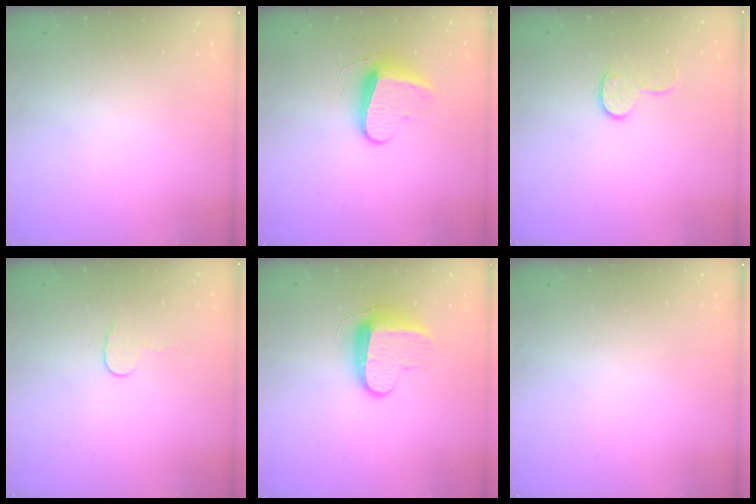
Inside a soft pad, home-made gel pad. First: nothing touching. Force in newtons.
{"total": 8.7, "press": 8.7, "slide": 0.5}
{"total": 8.0, "press": 8.0, "slide": 0.2}
{"total": 5.0, "press": 5.0, "slide": 0.4}
{"total": 10.5, "press": 10.4, "slide": 1.0}
{"total": 0.0}